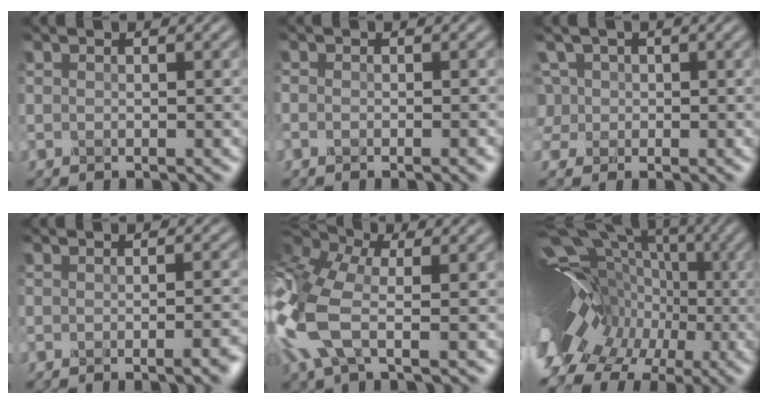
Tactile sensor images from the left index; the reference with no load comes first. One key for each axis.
{"total": 2.7, "fx": -1.0, "fy": 1.5, "fz": 2.0, "tx": -0.013, "ty": 0.006, "tz": -0.019}
{"total": 3.5, "fx": 0.7, "fy": 3.2, "fz": 1.2, "tx": -0.021, "ty": 0.029, "tz": -0.001}
{"total": 3.7, "fx": -1.6, "fy": 1.5, "fz": 3.0, "tx": -0.010, "ty": 0.007, "tz": -0.023}
{"total": 8.7, "fx": -1.6, "fy": 4.4, "fz": 7.3, "tx": -0.198, "ty": 0.003, "tz": -0.050}
{"total": 18.4, "fx": -2.2, "fy": 12.3, "fz": 13.5, "tx": -0.208, "ty": 0.047, "tz": -0.043}